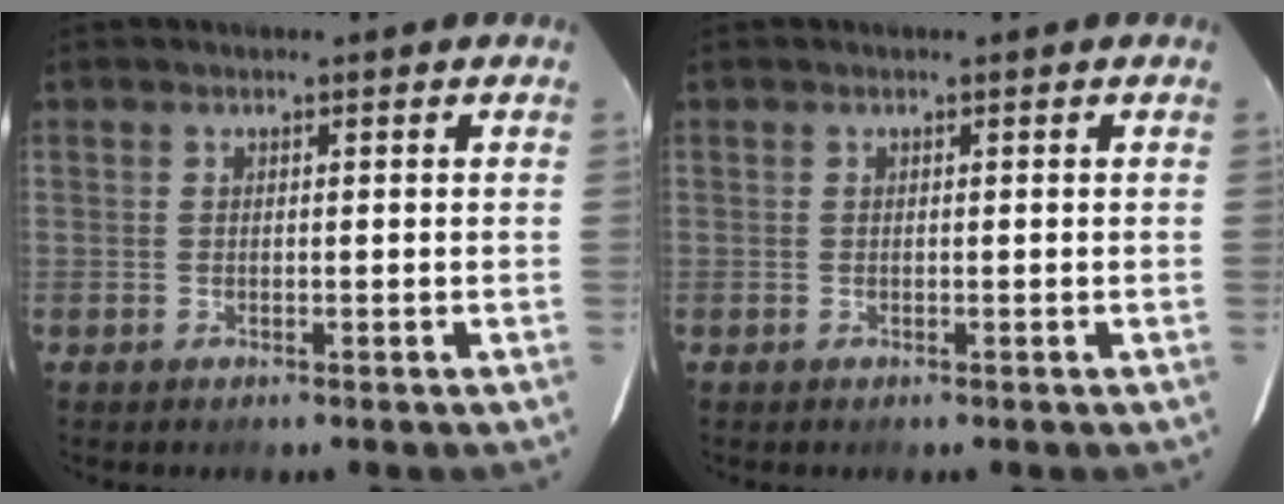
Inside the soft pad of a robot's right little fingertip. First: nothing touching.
{"total": 0.0}